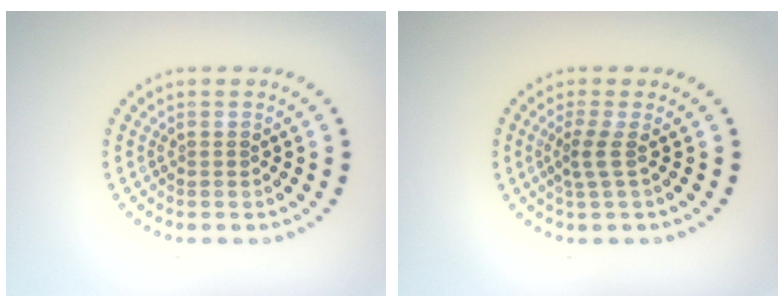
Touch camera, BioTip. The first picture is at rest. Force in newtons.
{"total": 1.9, "press": 1.2, "slide": 1.5}